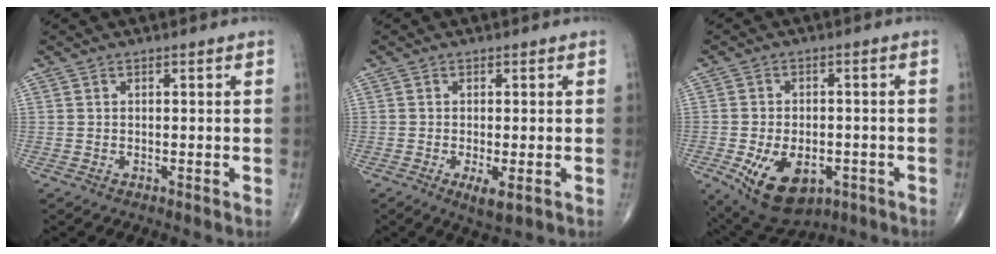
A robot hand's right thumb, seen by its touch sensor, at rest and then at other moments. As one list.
[{"total": 3.5, "force": [-1.0, 0.9, 3.2], "torque": [-0.059, -0.011, -0.017]}, {"total": 12.5, "force": [-4.8, 7.5, 8.8], "torque": [-0.131, 0.007, -0.062]}]